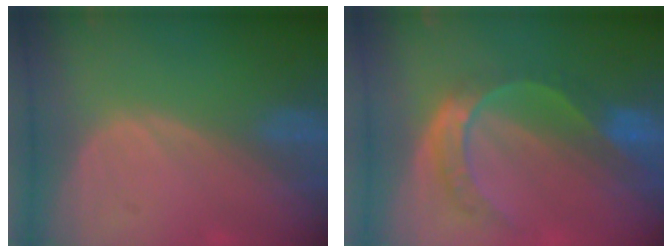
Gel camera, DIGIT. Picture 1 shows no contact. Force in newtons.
{"total": 7.7, "press": 6.4, "slide": 4.3}